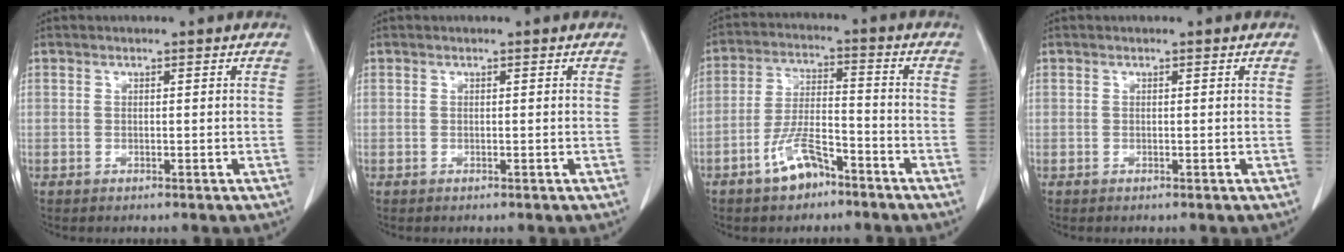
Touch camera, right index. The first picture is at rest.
{"total": 0.0}
{"total": 7.5, "force": [-4.9, 2.9, 5.0], "torque": [-0.104, 0.006, -0.090]}
{"total": 0.0}